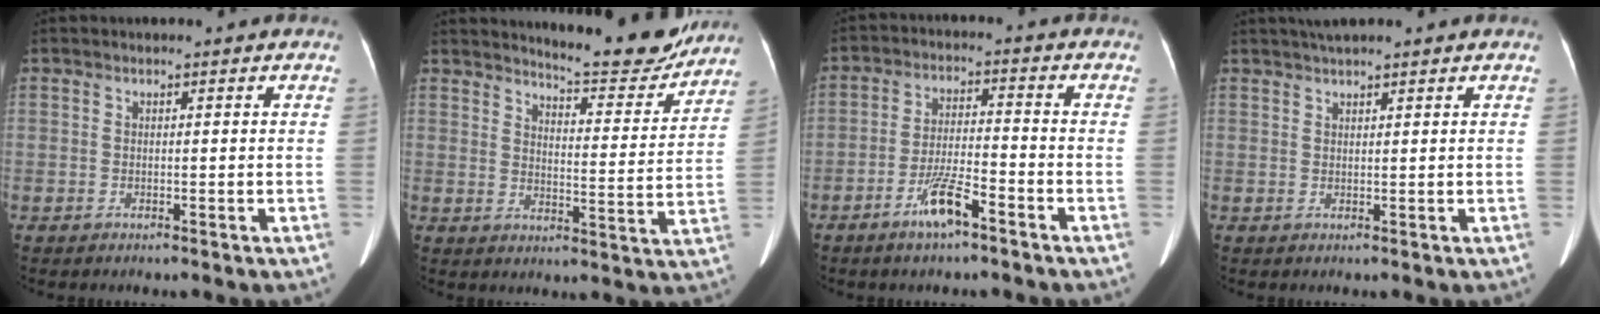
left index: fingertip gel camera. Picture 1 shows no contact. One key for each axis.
{"total": 12.3, "fx": 11.8, "fy": 1.2, "fz": 3.4, "tx": -0.044, "ty": -0.033, "tz": 0.148}
{"total": 6.5, "fx": -4.4, "fy": 0.9, "fz": 4.8, "tx": -0.102, "ty": -0.006, "tz": -0.080}
{"total": 3.0, "fx": 2.5, "fy": 0.2, "fz": 1.7, "tx": -0.029, "ty": 0.022, "tz": 0.041}